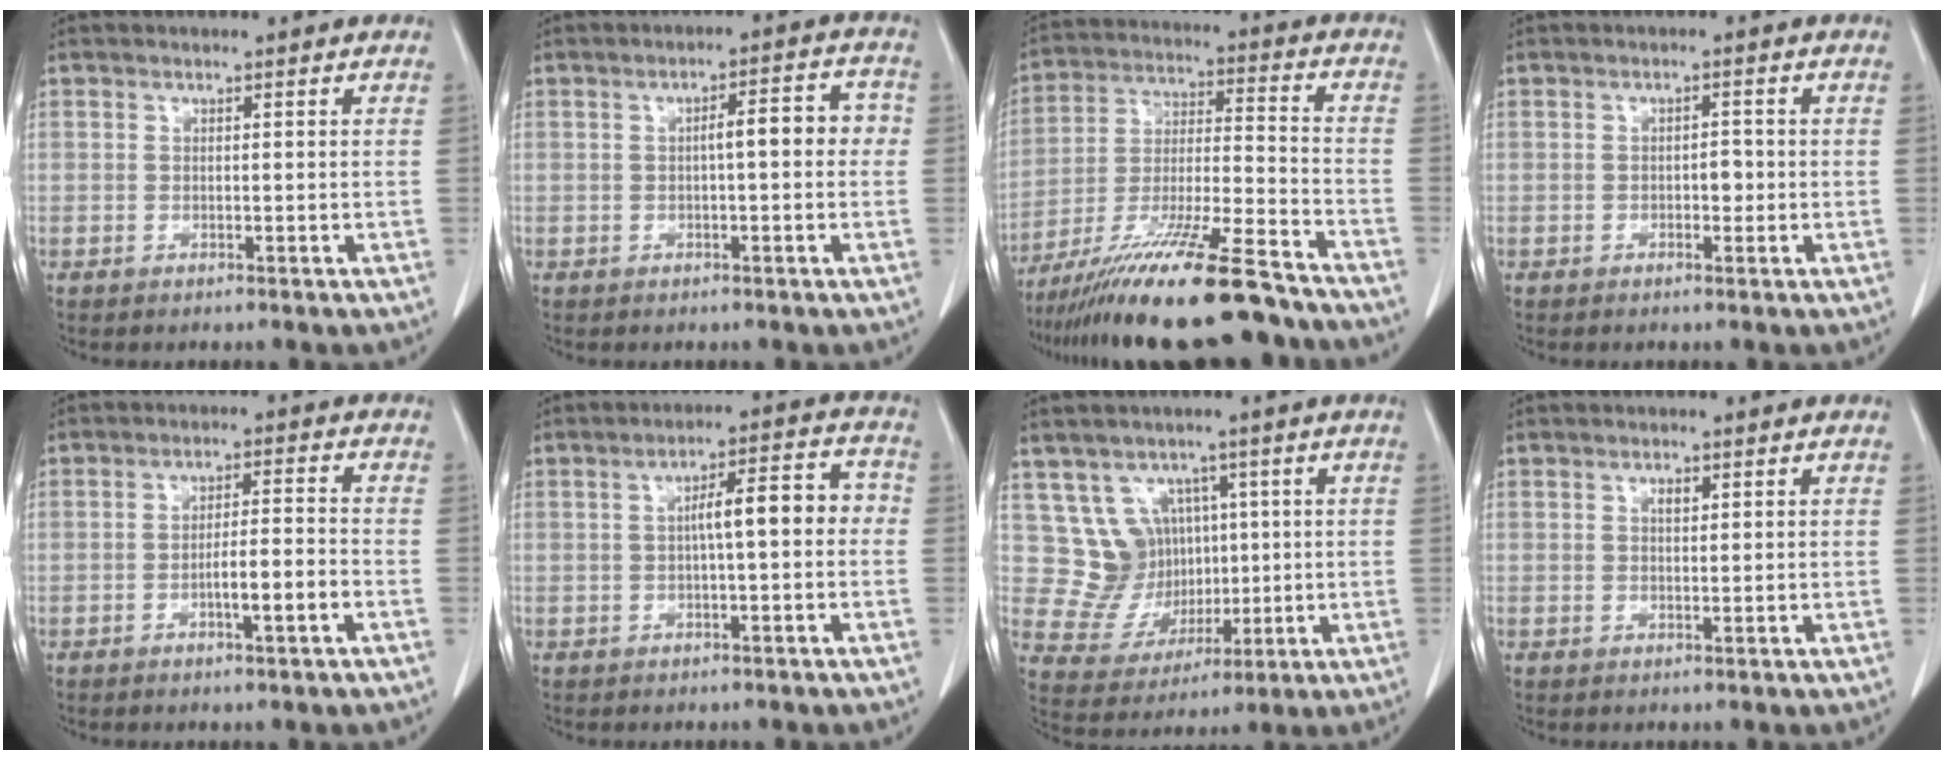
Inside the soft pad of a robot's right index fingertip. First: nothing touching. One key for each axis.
{"total": 5.5, "fx": 0.0, "fy": 1.3, "fz": 5.4, "tx": -0.073, "ty": 0.026, "tz": -0.002}
{"total": 21.2, "fx": -17.1, "fy": 0.9, "fz": 12.5, "tx": -0.213, "ty": -0.024, "tz": -0.294}
{"total": 1.6, "fx": -0.4, "fy": 0.9, "fz": 1.3, "tx": -0.014, "ty": 0.005, "tz": -0.007}
{"total": 5.2, "fx": -2.2, "fy": 0.4, "fz": 4.8, "tx": -0.079, "ty": 0.004, "tz": -0.036}
{"total": 7.1, "fx": -0.3, "fy": 1.6, "fz": 6.9, "tx": -0.102, "ty": 0.034, "tz": -0.003}
{"total": 8.5, "fx": 2.9, "fy": 7.8, "fz": 1.9, "tx": -0.036, "ty": 0.029, "tz": 0.073}
{"total": 1.2, "fx": 0.6, "fy": 0.6, "fz": 0.9, "tx": -0.015, "ty": -0.001, "tz": 0.009}